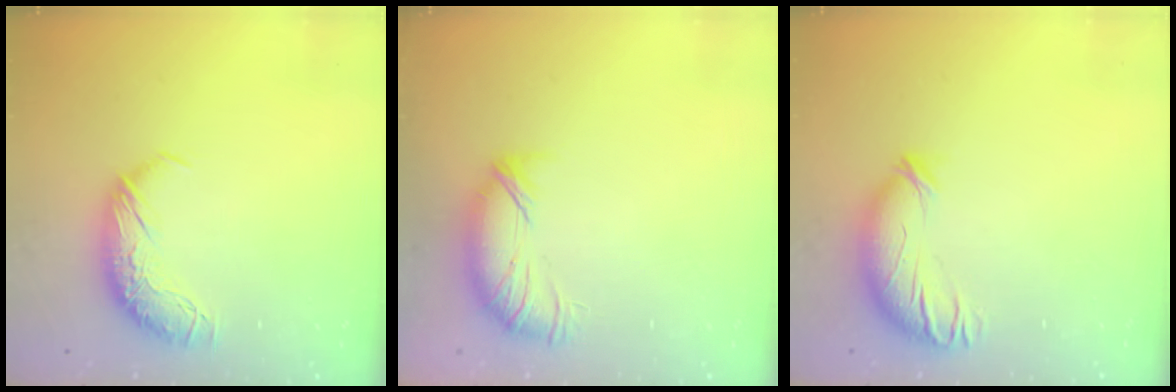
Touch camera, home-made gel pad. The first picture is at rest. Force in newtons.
{"total": 3.9, "press": 3.4, "slide": 1.9}
{"total": 3.8, "press": 3.0, "slide": 2.3}